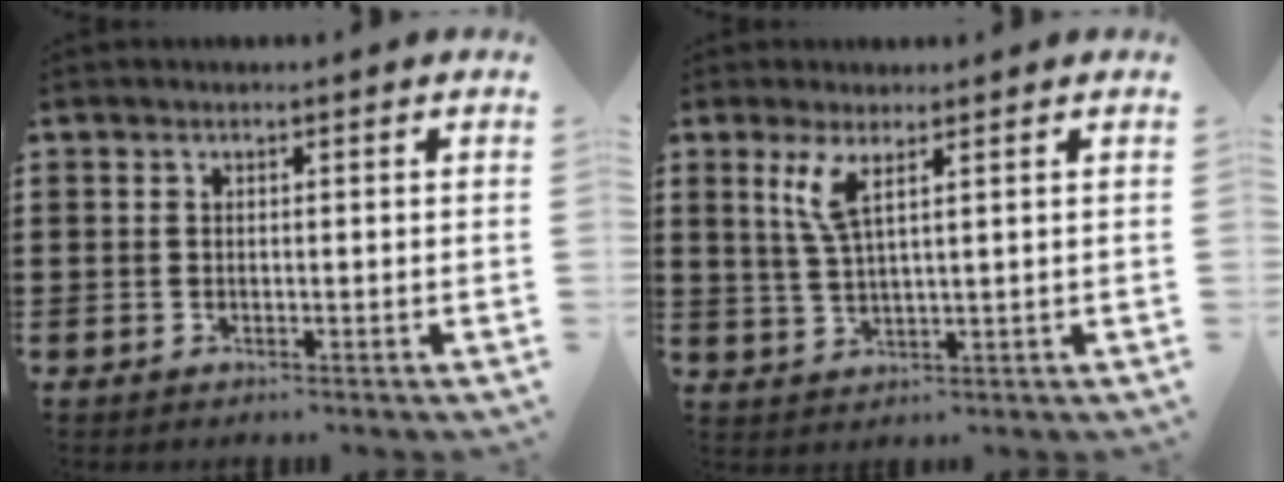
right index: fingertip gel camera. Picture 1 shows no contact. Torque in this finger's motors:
{"motor_torque": [0.88, 0.54, 0.32, 0.13]}